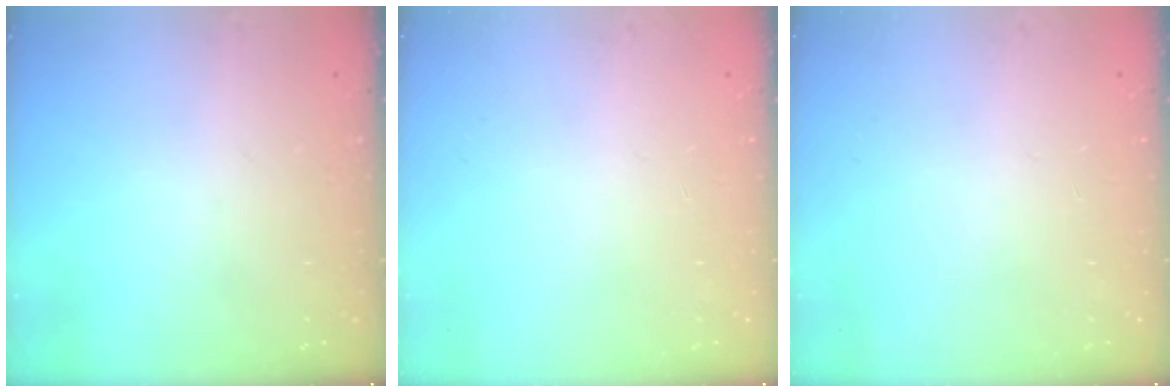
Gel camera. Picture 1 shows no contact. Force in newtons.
{"total": 0.0}
{"total": 0.0}